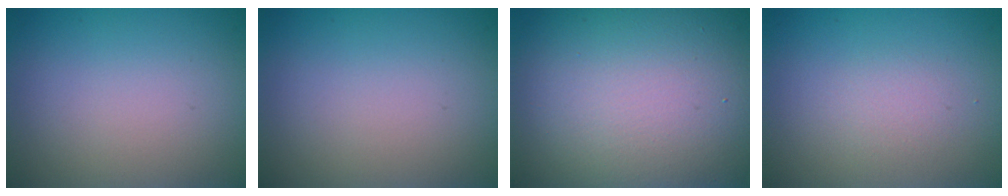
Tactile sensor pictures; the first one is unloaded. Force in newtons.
{"total": 0.0}
{"total": 17.9, "press": 17.8, "slide": 1.2}
{"total": 1.2, "press": 1.2, "slide": 0.1}